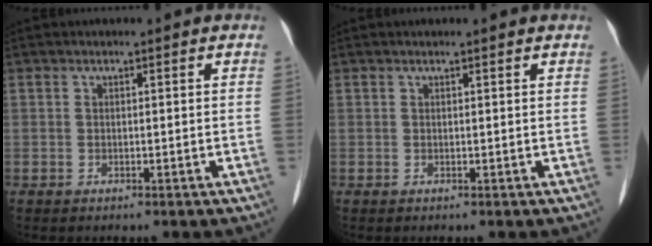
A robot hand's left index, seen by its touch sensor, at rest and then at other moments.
{"total": 1.0, "force": [1.0, -0.1, 0.3], "torque": [-0.013, 0.006, 0.013]}